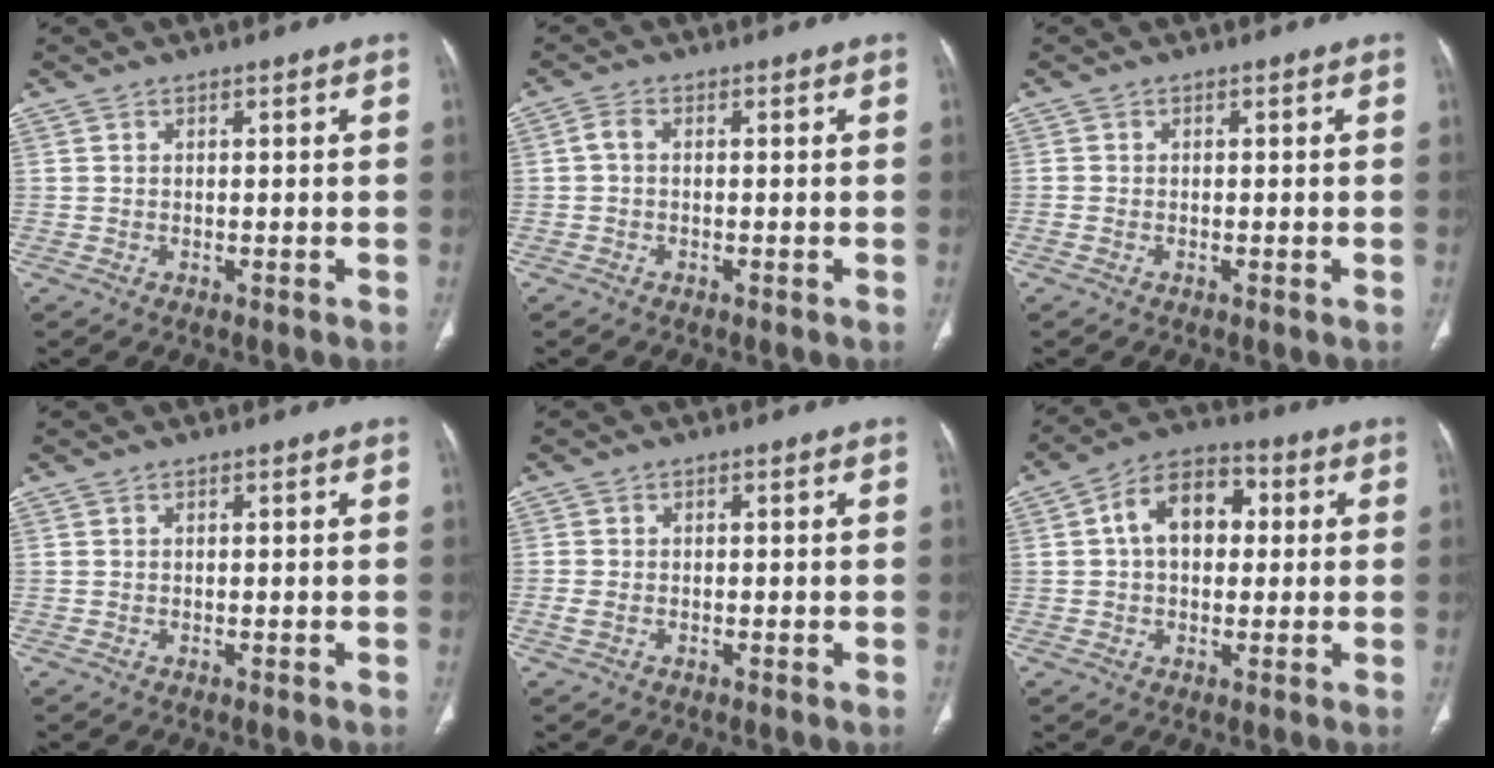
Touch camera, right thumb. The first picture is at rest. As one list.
[{"total": 1.9, "force": [-0.3, 1.2, 1.5], "torque": [-0.027, 0.003, -0.010]}, {"total": 0.7, "force": [-0.3, 0.4, 0.4], "torque": [-0.010, -0.001, -0.007]}, {"total": 0.0}, {"total": 1.6, "force": [-0.5, 1.1, 1.1], "torque": [-0.031, -0.001, -0.011]}, {"total": 11.1, "force": [1.7, 7.6, 8.0], "torque": [-0.109, 0.024, 0.019]}]